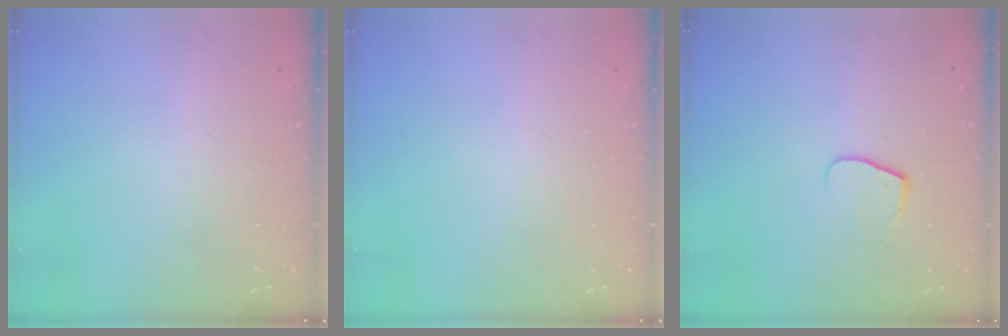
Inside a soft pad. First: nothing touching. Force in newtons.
{"total": 0.0}
{"total": 5.4, "press": 5.4, "slide": 0.5}